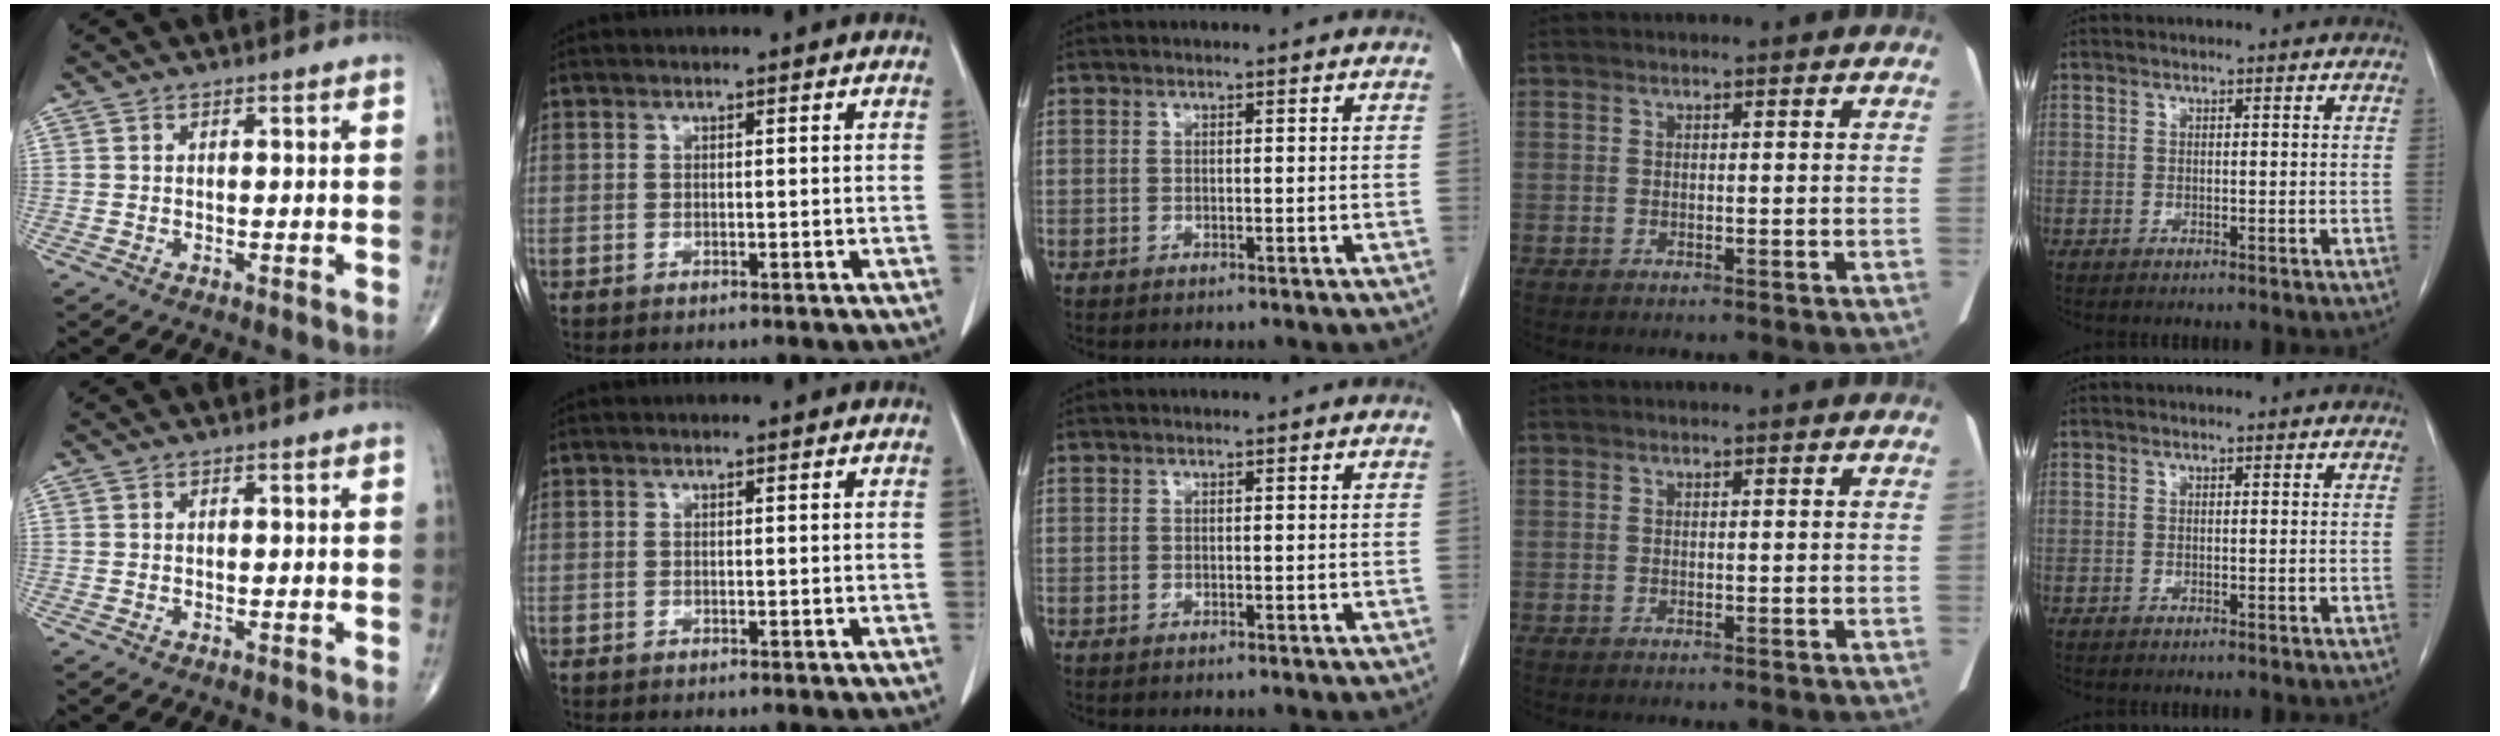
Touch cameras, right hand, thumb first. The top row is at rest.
{}